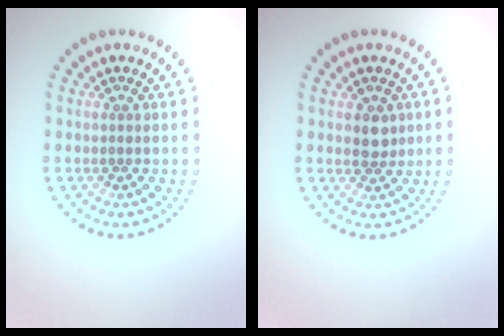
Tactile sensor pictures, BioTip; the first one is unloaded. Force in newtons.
{"total": 1.9, "press": 1.8, "slide": 0.7}